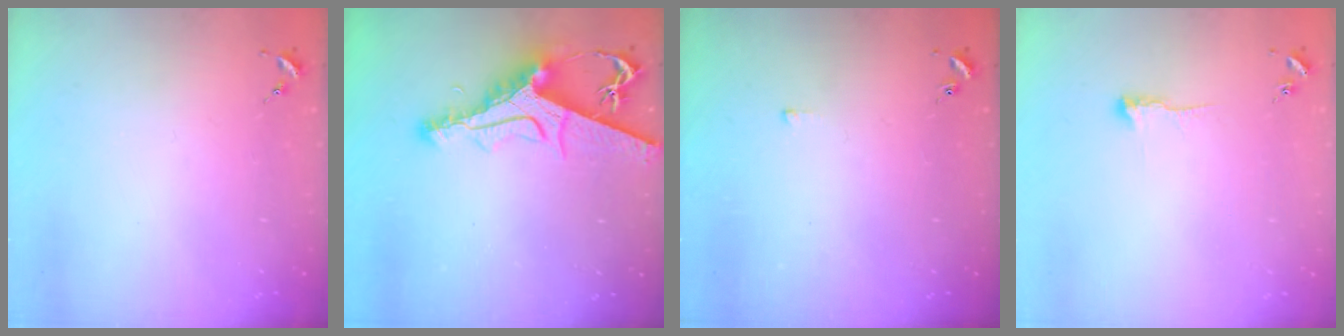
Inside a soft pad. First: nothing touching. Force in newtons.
{"total": 12.9, "press": 12.8, "slide": 1.2}
{"total": 1.8, "press": 1.8, "slide": 0.3}
{"total": 4.4, "press": 4.3, "slide": 0.7}